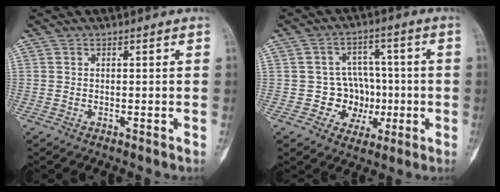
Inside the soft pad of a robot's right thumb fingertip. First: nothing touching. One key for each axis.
{"total": 8.3, "fx": -1.5, "fy": 7.7, "fz": 2.9, "tx": 0.023, "ty": 0.026, "tz": -0.022}